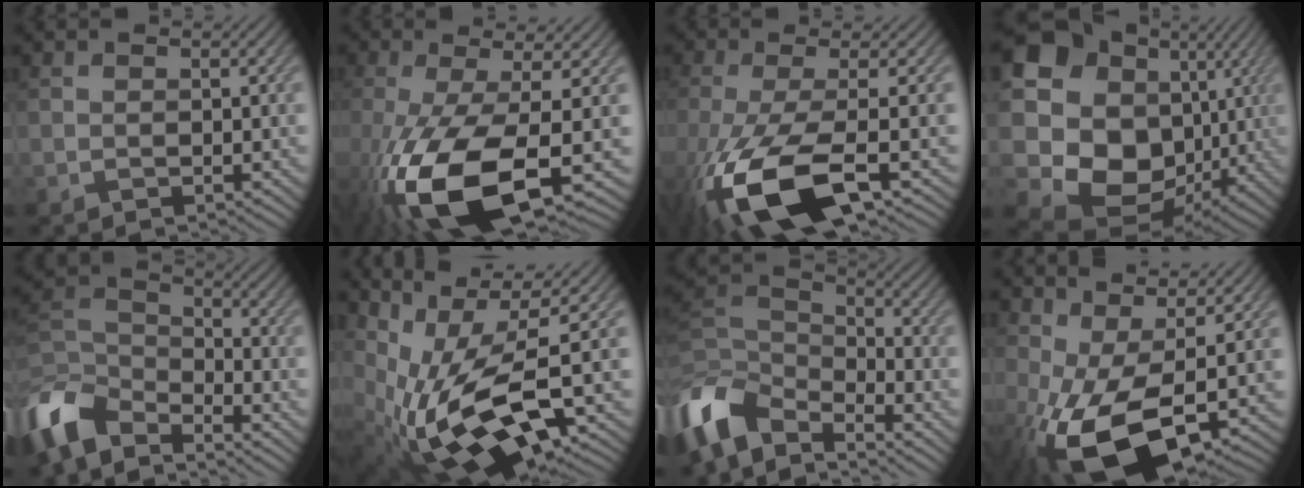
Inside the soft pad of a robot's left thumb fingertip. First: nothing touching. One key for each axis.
{"total": 15.6, "fx": -4.9, "fy": 5.3, "fz": 13.8, "tx": -0.306, "ty": -0.034, "tz": -0.080}
{"total": 13.7, "fx": -5.2, "fy": 4.5, "fz": 11.9, "tx": -0.270, "ty": -0.029, "tz": -0.096}
{"total": 15.2, "fx": 0.1, "fy": 13.0, "fz": 7.9, "tx": -0.171, "ty": -0.032, "tz": 0.003}
{"total": 10.1, "fx": -7.9, "fy": 4.2, "fz": 4.7, "tx": -0.113, "ty": -0.009, "tz": -0.171}
{"total": 15.3, "fx": -0.2, "fy": 7.0, "fz": 13.6, "tx": -0.282, "ty": -0.031, "tz": 0.015}
{"total": 10.6, "fx": -7.7, "fy": 4.9, "fz": 5.5, "tx": -0.134, "ty": -0.007, "tz": -0.157}
{"total": 13.5, "fx": -3.0, "fy": 6.2, "fz": 11.6, "tx": -0.247, "ty": -0.014, "tz": -0.048}